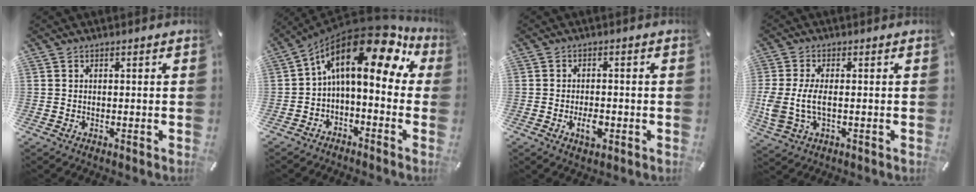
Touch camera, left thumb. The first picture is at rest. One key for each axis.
{"total": 17.6, "fx": 6.3, "fy": 8.3, "fz": 14.2, "tx": -0.236, "ty": -0.052, "tz": 0.097}
{"total": 4.5, "fx": -1.5, "fy": 2.4, "fz": 3.5, "tx": -0.071, "ty": 0.003, "tz": -0.027}
{"total": 7.2, "fx": -0.5, "fy": 3.4, "fz": 6.4, "tx": -0.142, "ty": -0.007, "tz": -0.010}